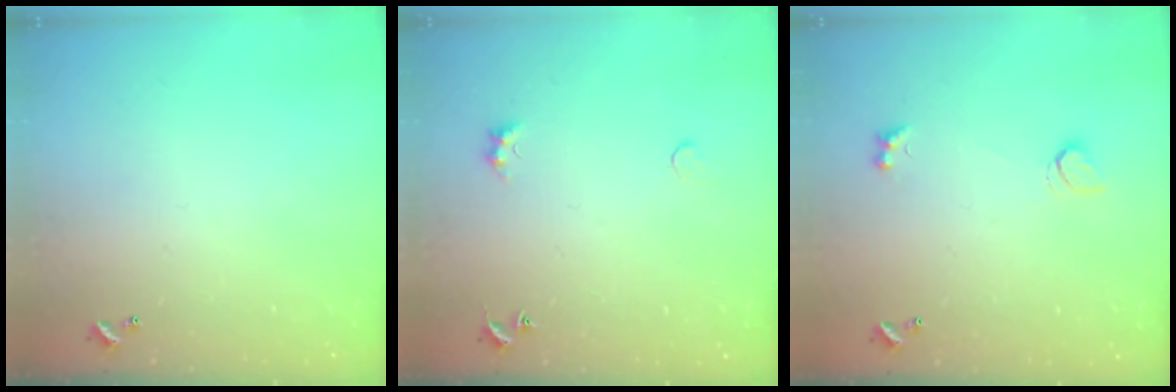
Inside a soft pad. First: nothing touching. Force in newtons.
{"total": 1.9, "press": 1.9, "slide": 0.5}
{"total": 2.3, "press": 1.9, "slide": 1.1}